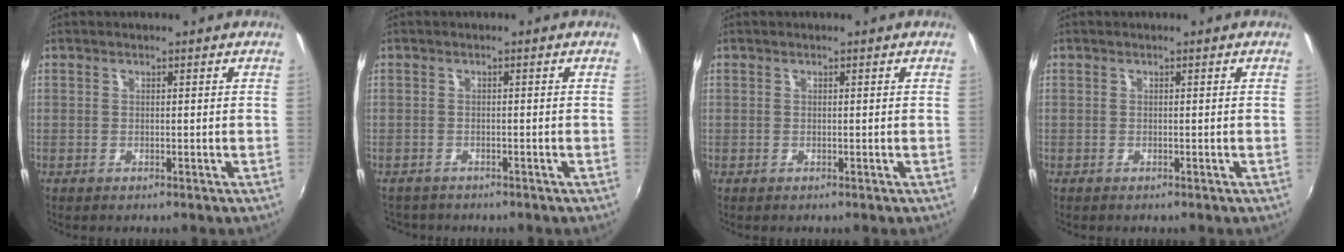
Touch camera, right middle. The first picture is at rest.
{"total": 4.1, "force": [-3.6, 1.7, 0.8], "torque": [-0.028, -0.011, -0.060]}
{"total": 0.0}
{"total": 0.0}